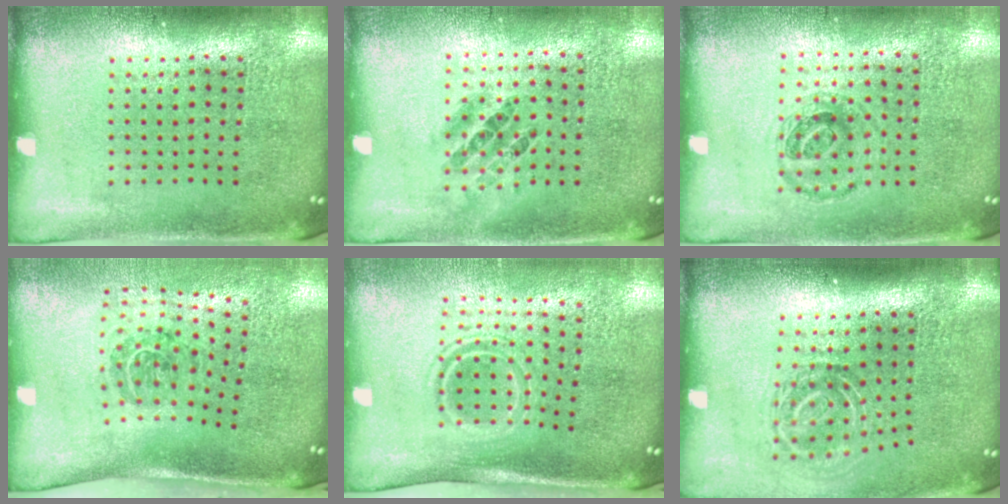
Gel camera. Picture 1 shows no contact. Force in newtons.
{"total": 0.9, "press": 0.6, "slide": 0.7}
{"total": 0.9, "press": 0.8, "slide": 0.5}
{"total": 1.9, "press": 1.2, "slide": 1.5}
{"total": 1.6, "press": 1.0, "slide": 1.2}
{"total": 2.0, "press": 1.3, "slide": 1.5}